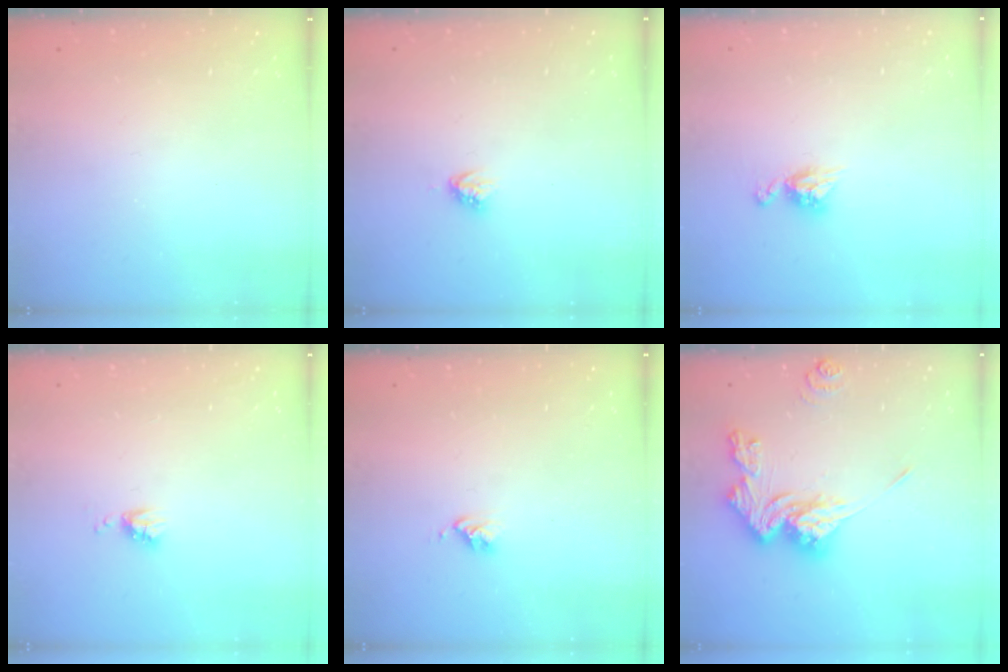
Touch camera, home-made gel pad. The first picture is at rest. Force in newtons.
{"total": 3.8, "press": 3.8, "slide": 0.4}
{"total": 7.9, "press": 7.9, "slide": 0.6}
{"total": 4.1, "press": 4.0, "slide": 0.5}
{"total": 2.7, "press": 2.6, "slide": 0.4}
{"total": 15.3, "press": 15.2, "slide": 1.4}